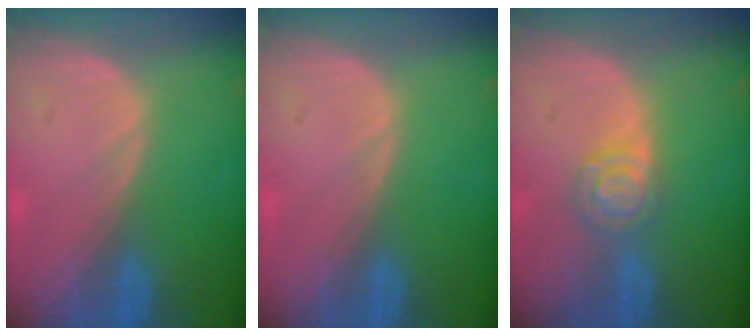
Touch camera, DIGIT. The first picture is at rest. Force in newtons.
{"total": 0.0}
{"total": 4.6, "press": 4.2, "slide": 1.9}